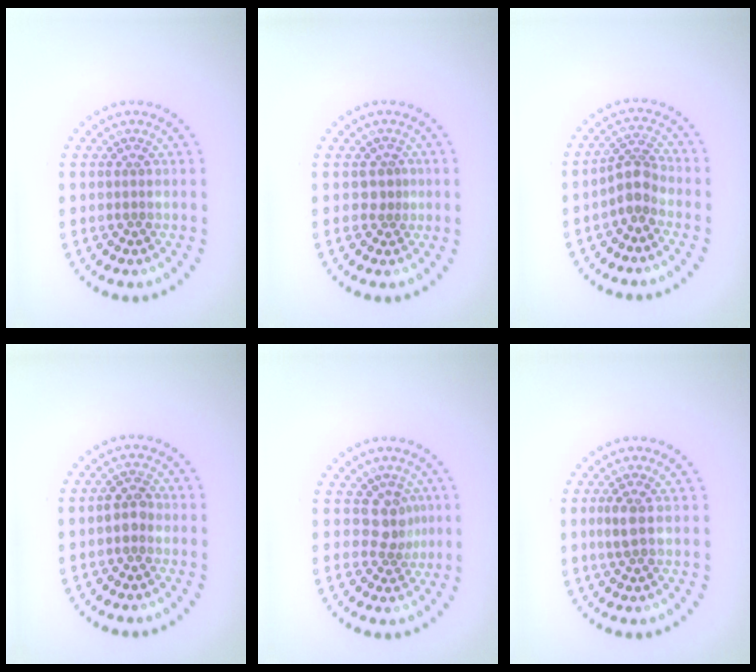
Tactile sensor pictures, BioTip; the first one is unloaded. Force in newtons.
{"total": 1.2, "press": 0.8, "slide": 0.9}
{"total": 2.7, "press": 2.1, "slide": 1.7}
{"total": 1.9, "press": 1.8, "slide": 0.4}
{"total": 2.5, "press": 1.9, "slide": 1.6}
{"total": 1.6, "press": 1.5, "slide": 0.5}